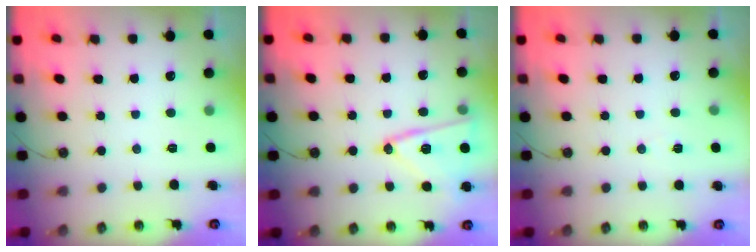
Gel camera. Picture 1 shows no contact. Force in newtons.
{"total": 14.7, "press": 14.4, "slide": 3.1}
{"total": 4.3, "press": 3.2, "slide": 2.8}